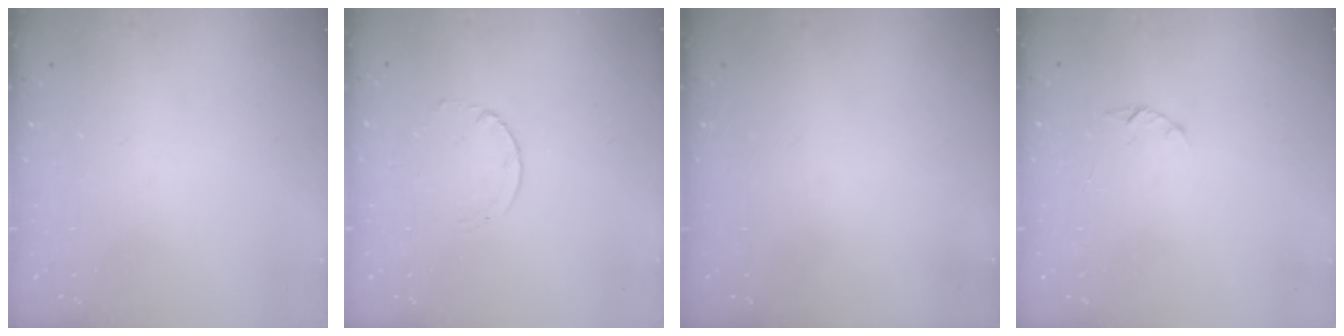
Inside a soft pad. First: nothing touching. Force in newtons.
{"total": 1.7, "press": 1.7, "slide": 0.2}
{"total": 0.0}
{"total": 1.4, "press": 1.4, "slide": 0.3}